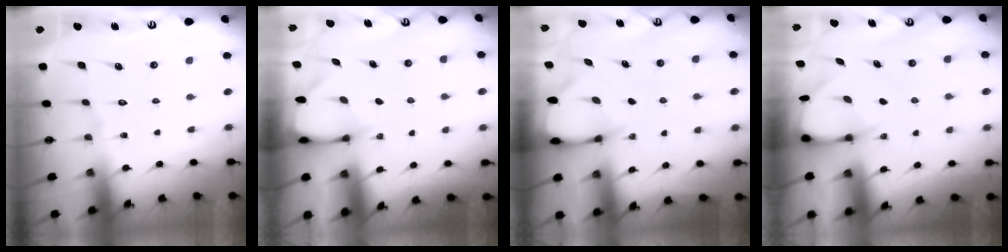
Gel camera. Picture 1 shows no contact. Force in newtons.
{"total": 2.4, "press": 2.4, "slide": 0.3}
{"total": 3.1, "press": 3.0, "slide": 0.4}
{"total": 3.9, "press": 3.9, "slide": 0.4}